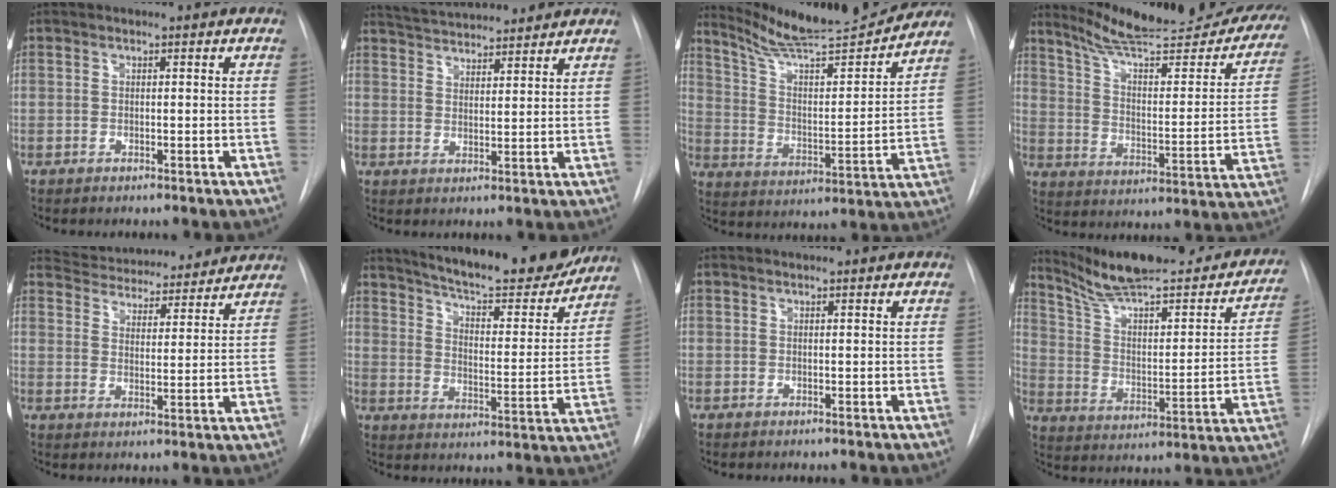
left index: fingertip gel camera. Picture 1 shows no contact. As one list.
[{"total": 10.1, "force": [9.5, 1.5, 3.1], "torque": [-0.054, 0.017, 0.147]}, {"total": 18.4, "force": [17.1, 0.5, 6.7], "torque": [-0.113, -0.038, 0.262]}, {"total": 25.8, "force": [22.6, 4.1, 11.8], "torque": [-0.163, -0.072, 0.294]}, {"total": 16.9, "force": [15.8, 4.1, 4.3], "torque": [-0.067, 0.011, 0.218]}, {"total": 22.7, "force": [20.0, 3.8, 10.0], "torque": [-0.155, -0.044, 0.270]}, {"total": 0.0}, {"total": 26.5, "force": [22.2, 5.4, 13.5], "torque": [-0.190, -0.034, 0.309]}]